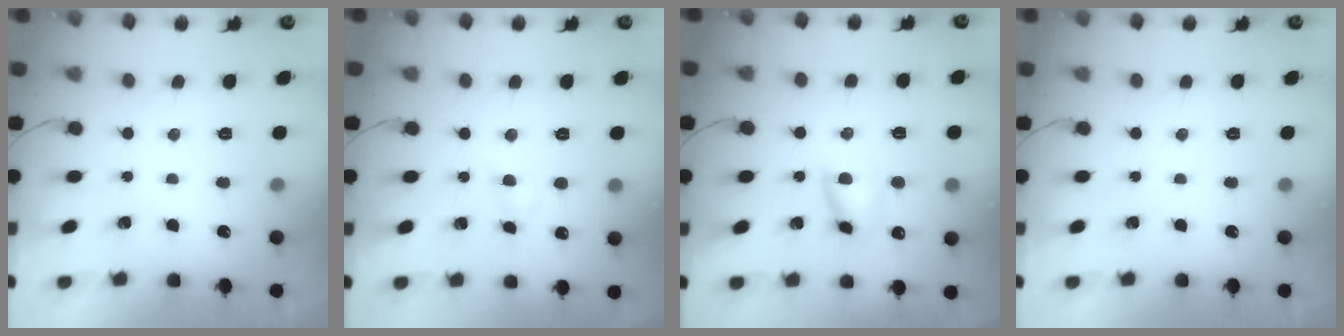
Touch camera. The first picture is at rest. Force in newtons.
{"total": 2.6, "press": 2.4, "slide": 1.1}
{"total": 7.4, "press": 7.4, "slide": 1.0}
{"total": 0.0}